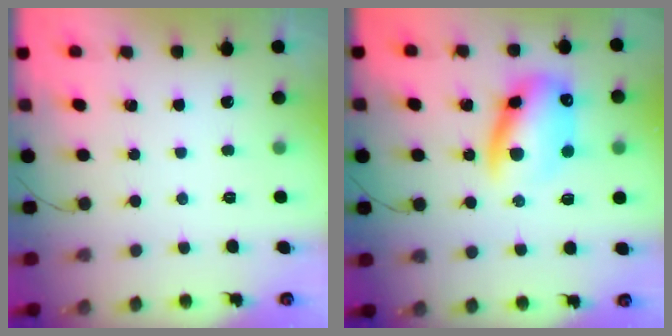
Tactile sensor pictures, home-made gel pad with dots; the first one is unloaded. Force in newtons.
{"total": 13.8, "press": 13.5, "slide": 2.9}